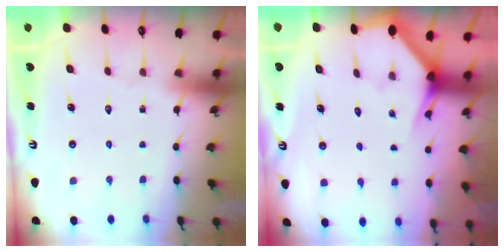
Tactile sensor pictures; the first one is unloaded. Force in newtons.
{"total": 3.0, "press": 3.0, "slide": 0.1}